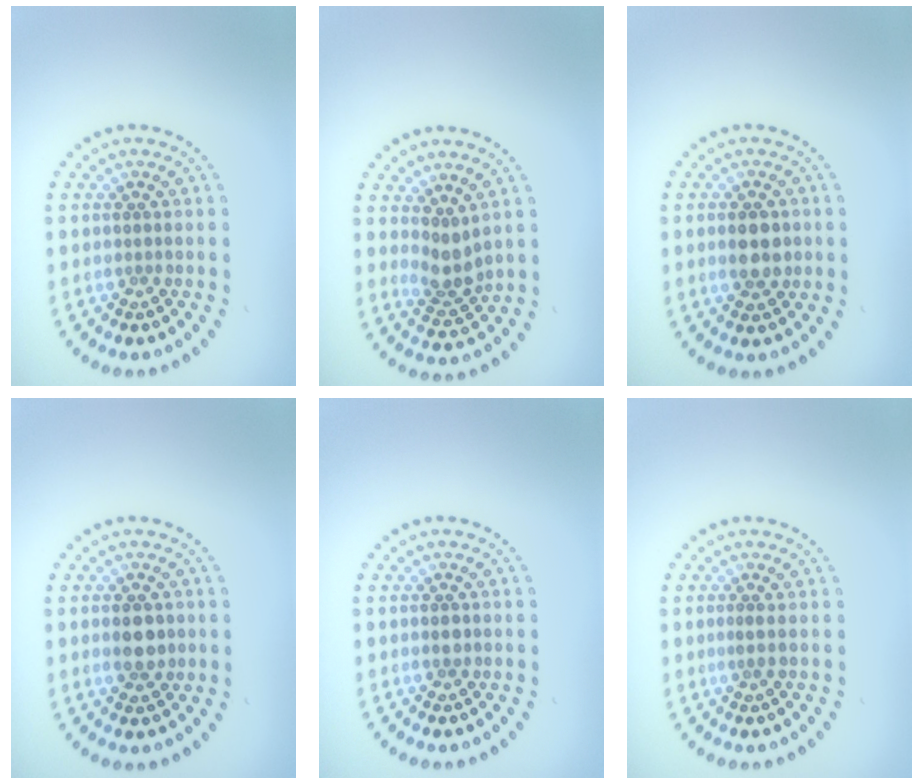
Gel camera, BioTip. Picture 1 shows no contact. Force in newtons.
{"total": 2.5, "press": 1.9, "slide": 1.7}
{"total": 2.8, "press": 2.8, "slide": 0.1}
{"total": 2.5, "press": 2.5, "slide": 0.1}
{"total": 1.1, "press": 1.1, "slide": 0.1}
{"total": 0.6, "press": 0.4, "slide": 0.5}